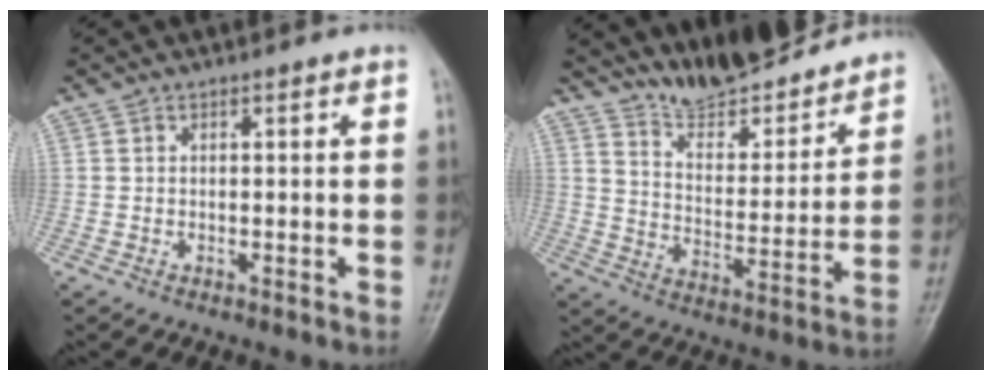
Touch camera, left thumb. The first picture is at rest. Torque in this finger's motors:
{"motor_torque": [0.49, -0.35, 0.29, -1.64, 0.04]}